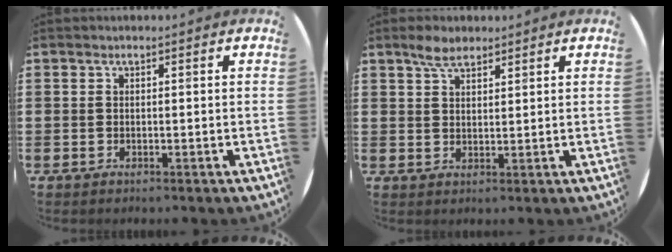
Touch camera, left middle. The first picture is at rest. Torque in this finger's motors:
{"motor_torque": [0.13, 0.05, 0.04, 0.02]}